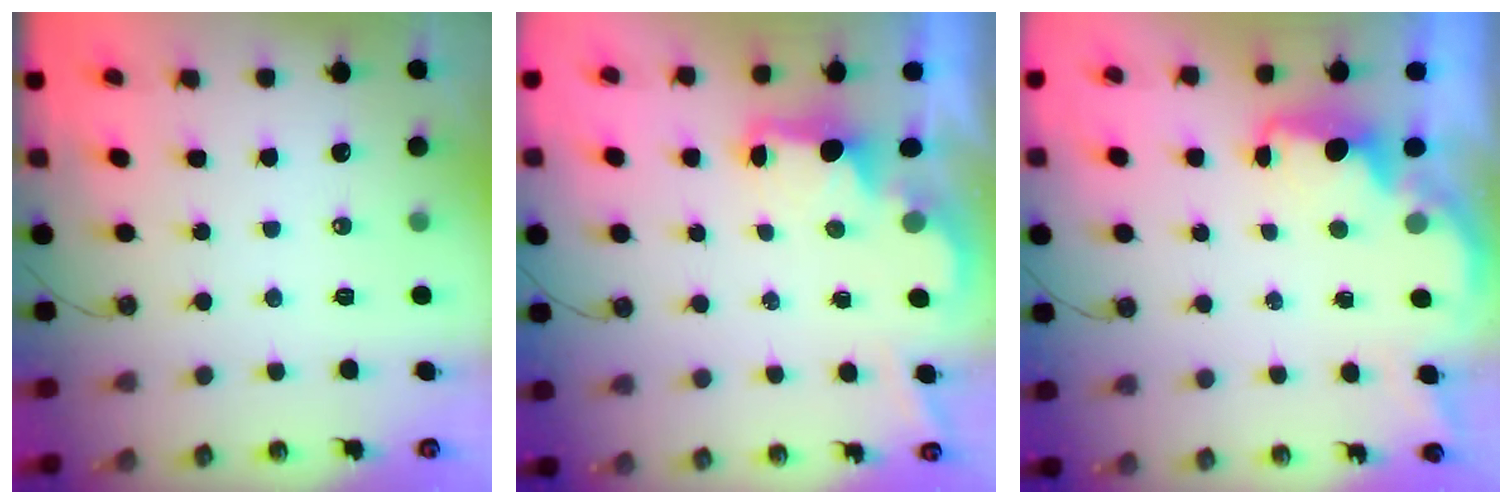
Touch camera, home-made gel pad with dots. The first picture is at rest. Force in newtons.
{"total": 2.1, "press": 2.0, "slide": 0.7}
{"total": 2.2, "press": 2.1, "slide": 0.9}